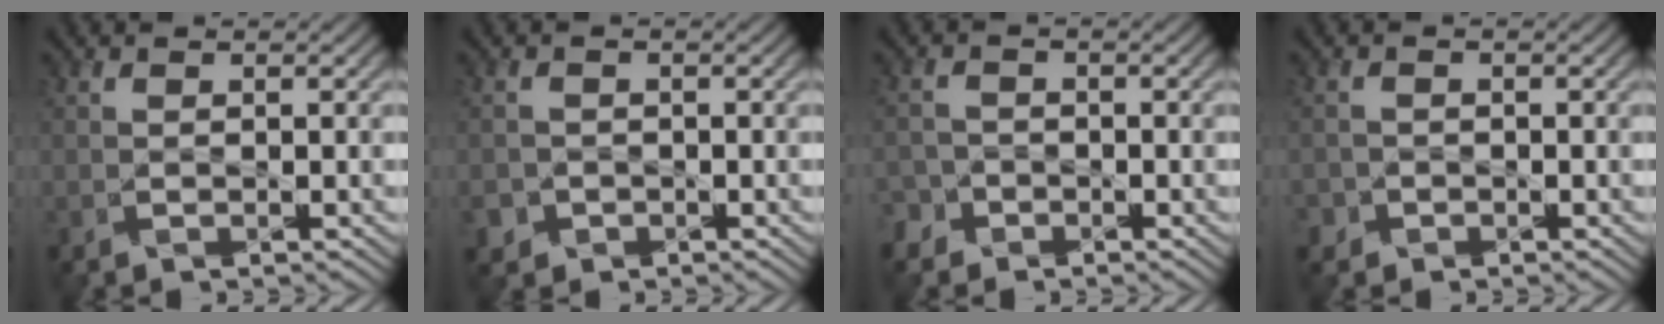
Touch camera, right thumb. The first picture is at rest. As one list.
[{"total": 1.9, "force": [-1.1, 1.6, 0.4], "torque": [-0.010, -0.006, -0.022]}, {"total": 2.3, "force": [-1.7, 1.5, 0.4], "torque": [-0.009, 0.002, -0.040]}, {"total": 1.4, "force": [-0.9, 1.0, 0.1], "torque": [0.000, -0.002, -0.021]}]